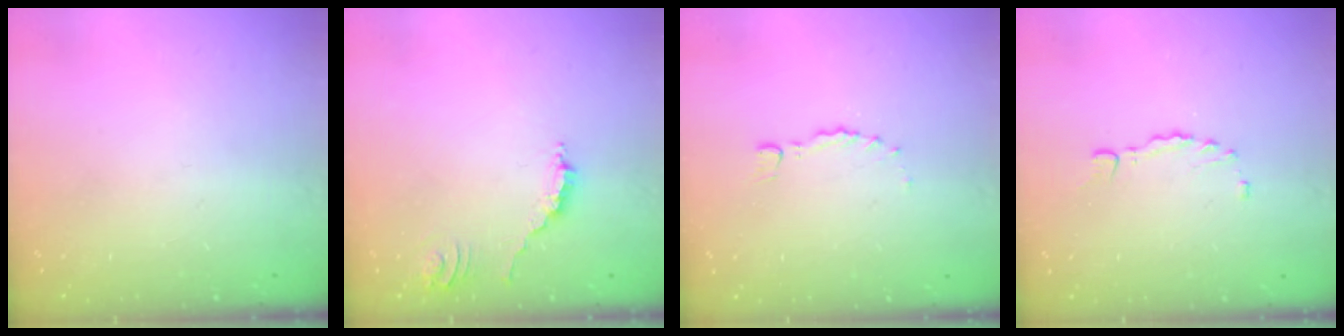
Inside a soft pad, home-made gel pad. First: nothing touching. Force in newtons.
{"total": 3.9, "press": 3.9, "slide": 0.4}
{"total": 0.0}
{"total": 1.5, "press": 1.4, "slide": 0.4}